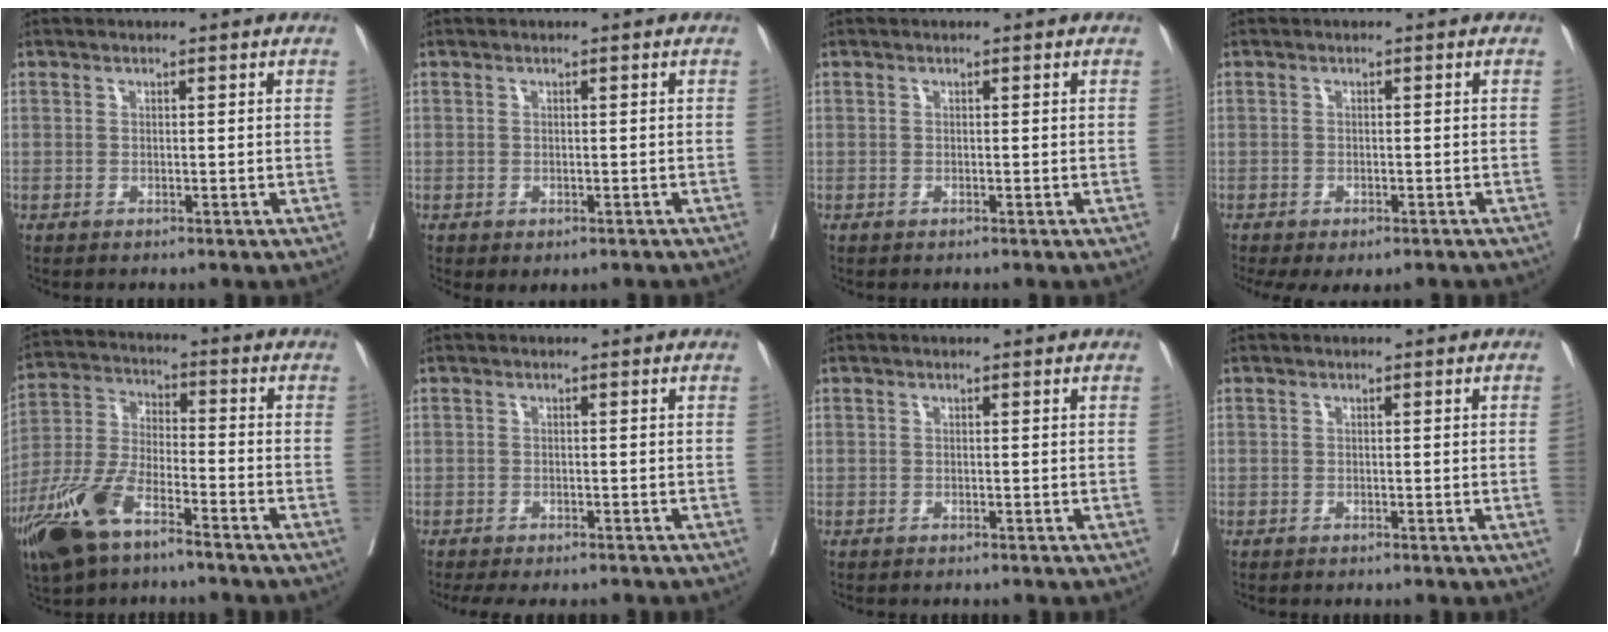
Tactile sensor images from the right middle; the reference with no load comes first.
{"total": 2.1, "force": [-1.5, 1.1, 1.0], "torque": [-0.006, -0.004, -0.018]}
{"total": 0.0}
{"total": 7.9, "force": [-6.0, 3.2, 4.0], "torque": [-0.073, -0.005, -0.078]}
{"total": 12.8, "force": [-8.1, 4.0, 9.1], "torque": [-0.202, -0.017, -0.158]}
{"total": 6.3, "force": [-5.3, 2.1, 2.6], "torque": [-0.028, -0.005, -0.074]}
{"total": 0.0}
{"total": 0.6, "force": [0.0, -0.3, 0.5], "torque": [-0.006, 0.000, 0.001]}